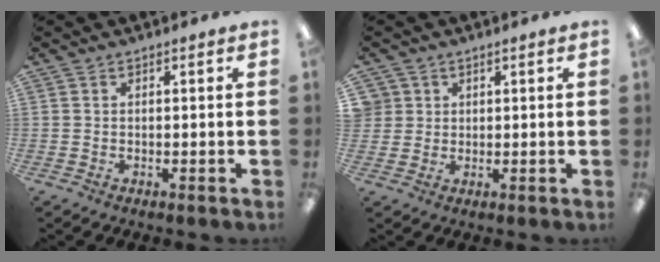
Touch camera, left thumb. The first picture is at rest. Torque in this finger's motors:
{"motor_torque": [-0.02, -0.02, 0.02, 0.00, 0.00]}